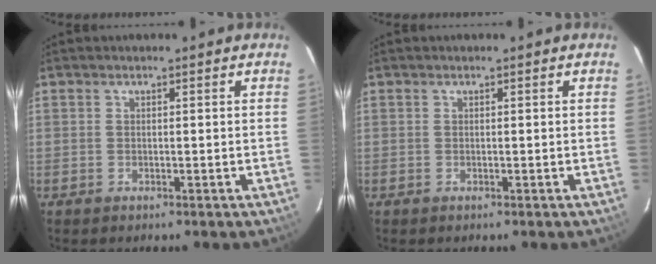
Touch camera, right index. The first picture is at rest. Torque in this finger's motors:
{"motor_torque": [0.00, 0.00, 0.02, 0.00]}